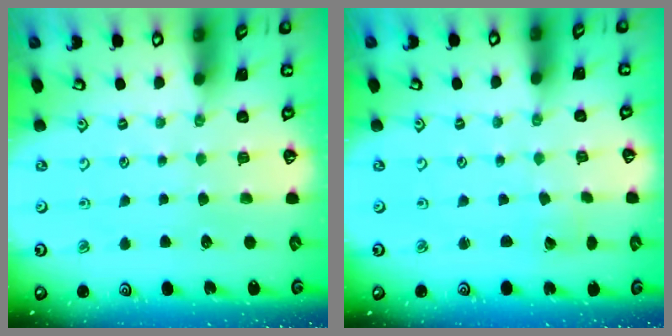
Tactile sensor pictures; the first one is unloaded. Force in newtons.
{"total": 0.0}